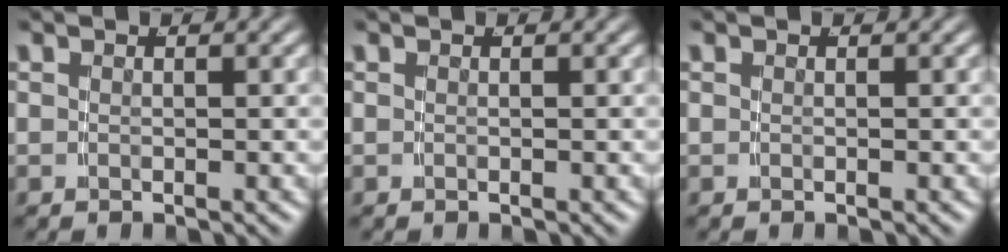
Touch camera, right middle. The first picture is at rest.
{"total": 0.0}
{"total": 0.0}